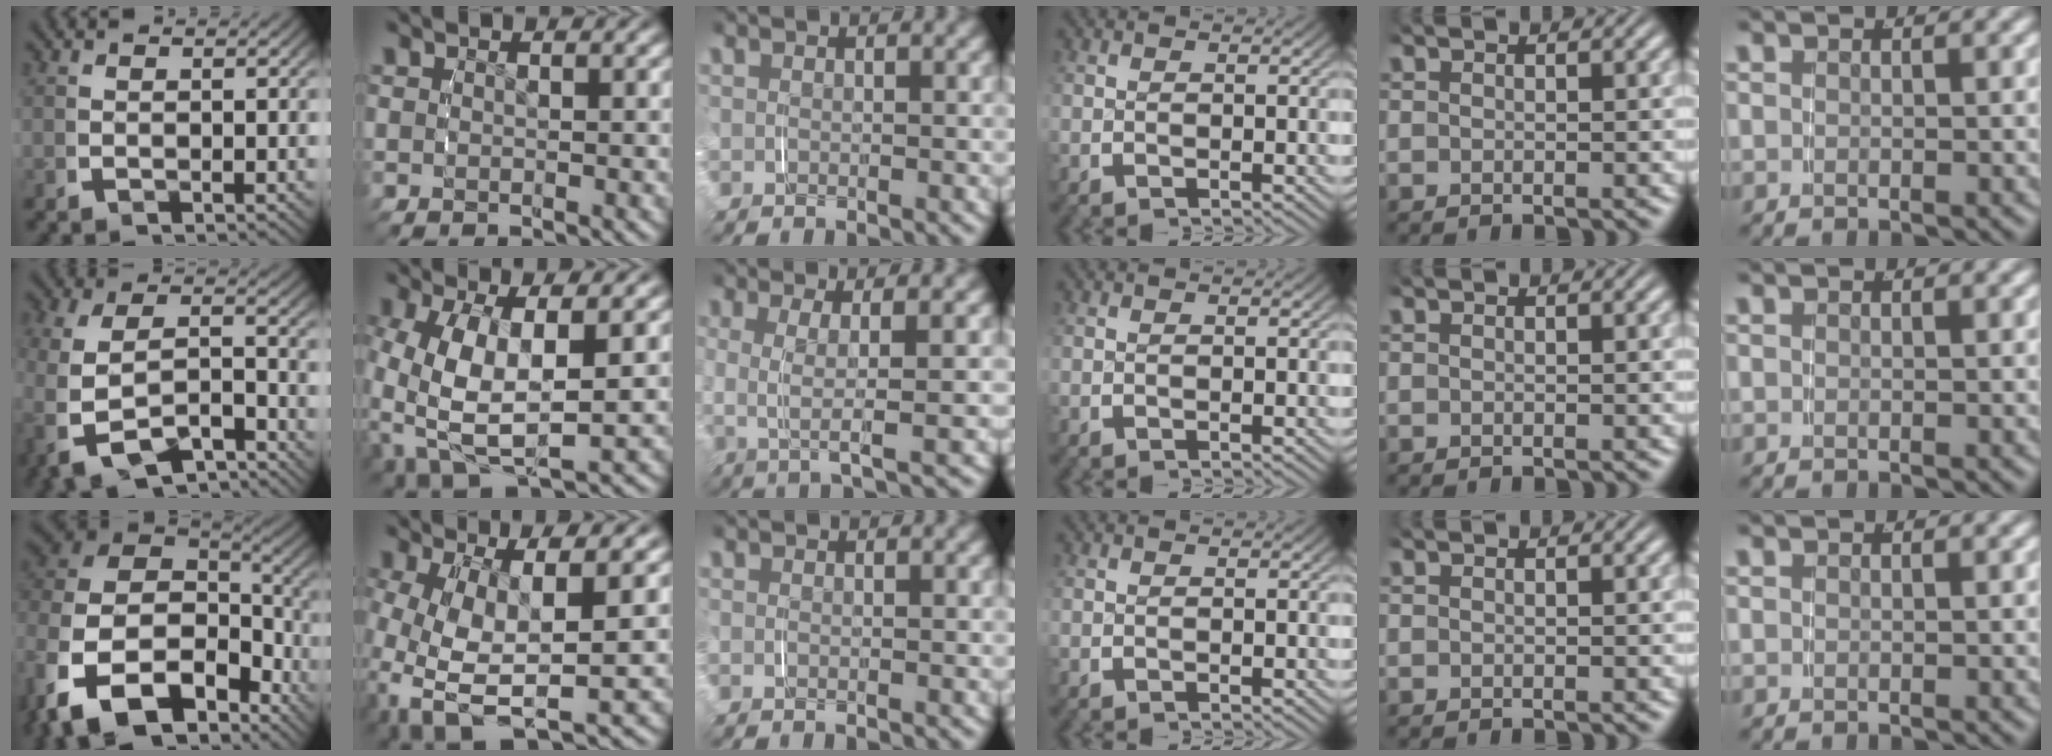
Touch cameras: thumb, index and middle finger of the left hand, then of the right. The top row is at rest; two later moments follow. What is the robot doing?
{"motion": "grasp_and_lifting", "object": "jacket"}